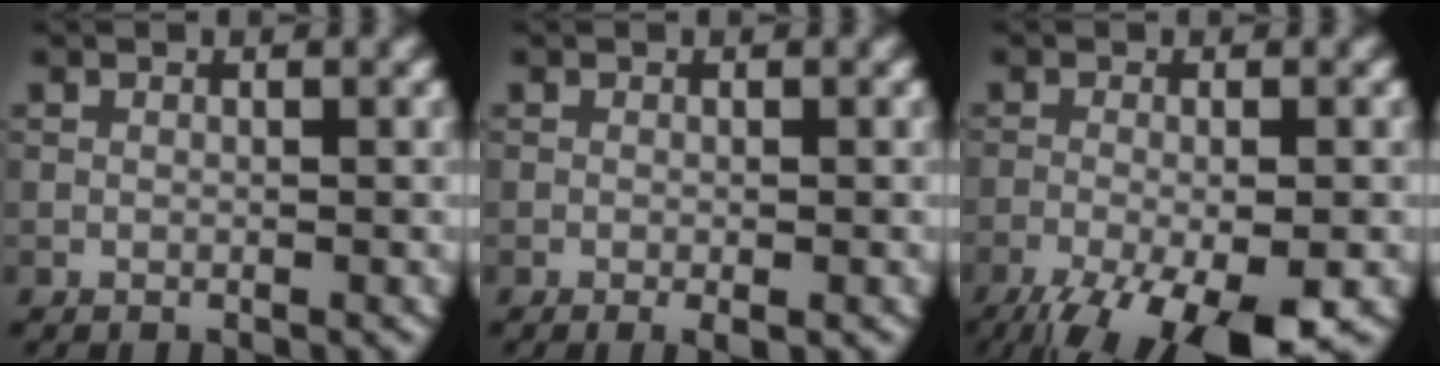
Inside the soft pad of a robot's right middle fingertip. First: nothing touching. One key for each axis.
{"total": 1.1, "fx": -0.5, "fy": 0.1, "fz": 1.0, "tx": -0.014, "ty": -0.006, "tz": -0.007}
{"total": 9.9, "fx": -6.2, "fy": 2.8, "fz": 7.1, "tx": -0.129, "ty": -0.038, "tz": -0.097}